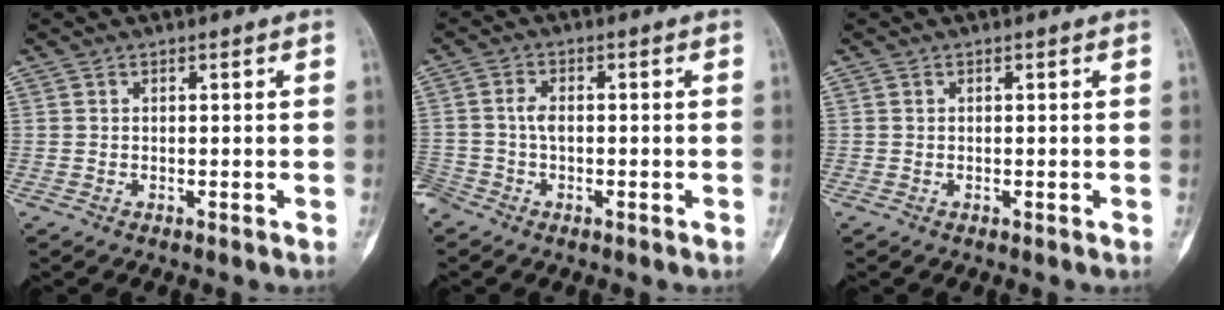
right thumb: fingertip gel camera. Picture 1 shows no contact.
{"total": 4.6, "force": [-1.9, 3.1, 2.9], "torque": [-0.065, 0.018, -0.038]}
{"total": 0.0}